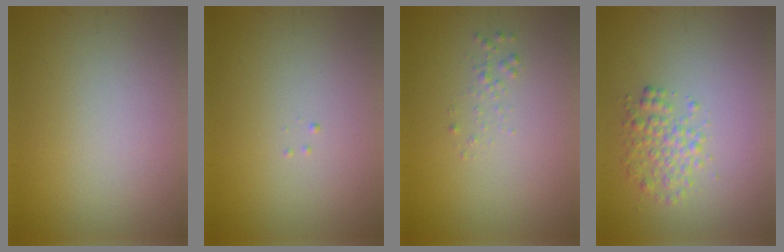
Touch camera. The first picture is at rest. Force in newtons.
{"total": 0.0}
{"total": 0.8, "press": 0.8, "slide": 0.1}
{"total": 2.4, "press": 2.4, "slide": 0.1}